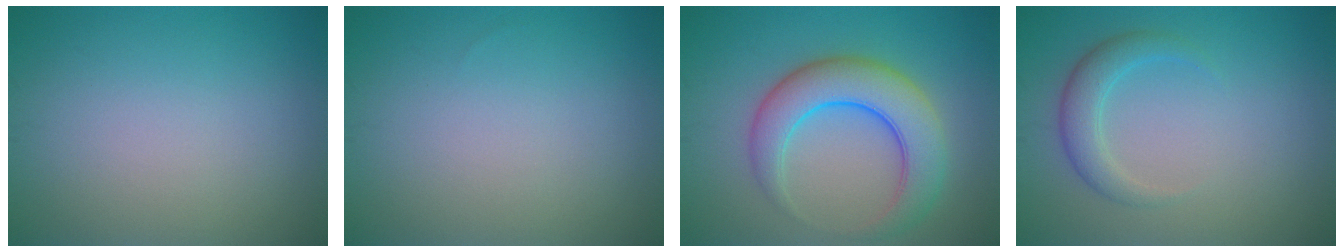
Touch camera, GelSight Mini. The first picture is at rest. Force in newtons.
{"total": 0.0}
{"total": 6.8, "press": 6.8, "slide": 0.3}
{"total": 2.5, "press": 2.5, "slide": 0.0}